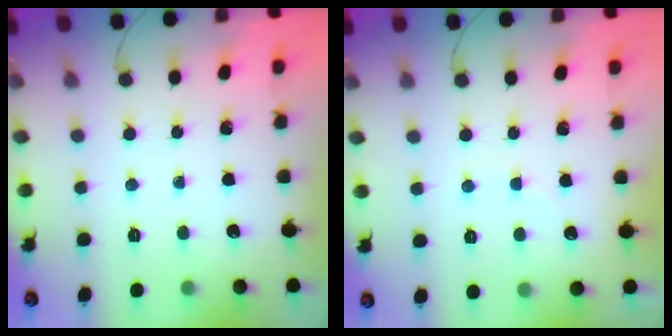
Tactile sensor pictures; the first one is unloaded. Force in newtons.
{"total": 4.8, "press": 4.7, "slide": 0.7}